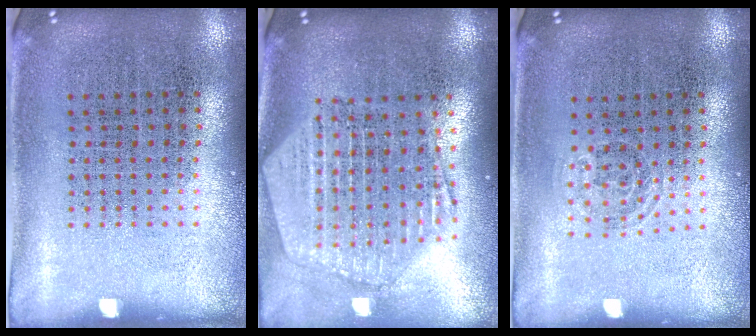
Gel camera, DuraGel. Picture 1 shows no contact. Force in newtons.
{"total": 2.5, "press": 2.1, "slide": 1.3}
{"total": 0.8, "press": 0.5, "slide": 0.5}